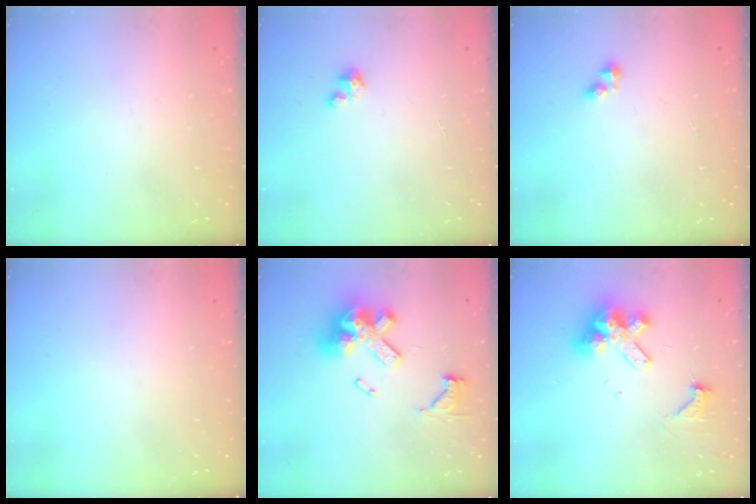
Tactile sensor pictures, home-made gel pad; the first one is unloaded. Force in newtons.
{"total": 1.7, "press": 1.6, "slide": 0.1}
{"total": 2.1, "press": 2.0, "slide": 0.4}
{"total": 0.0}
{"total": 14.6, "press": 14.5, "slide": 1.0}
{"total": 11.3, "press": 11.2, "slide": 1.2}